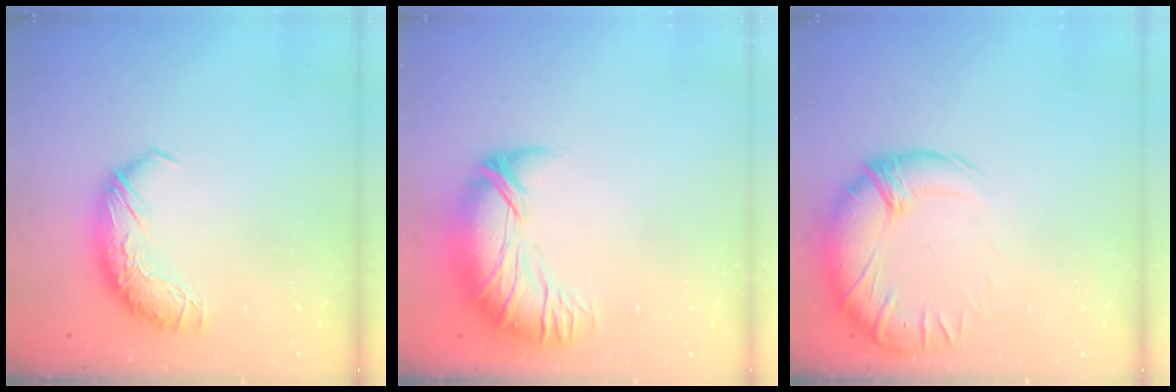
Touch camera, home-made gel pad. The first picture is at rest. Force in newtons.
{"total": 2.5, "press": 0.1, "slide": 2.5}
{"total": 3.3, "press": 0.6, "slide": 3.2}